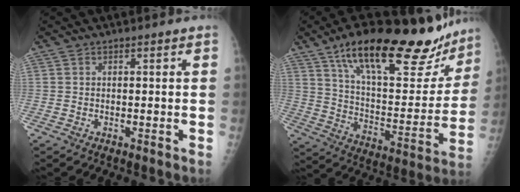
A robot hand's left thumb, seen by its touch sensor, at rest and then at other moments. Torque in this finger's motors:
{"motor_torque": [0.86, 0.87, 1.35, -1.42, 0.14]}